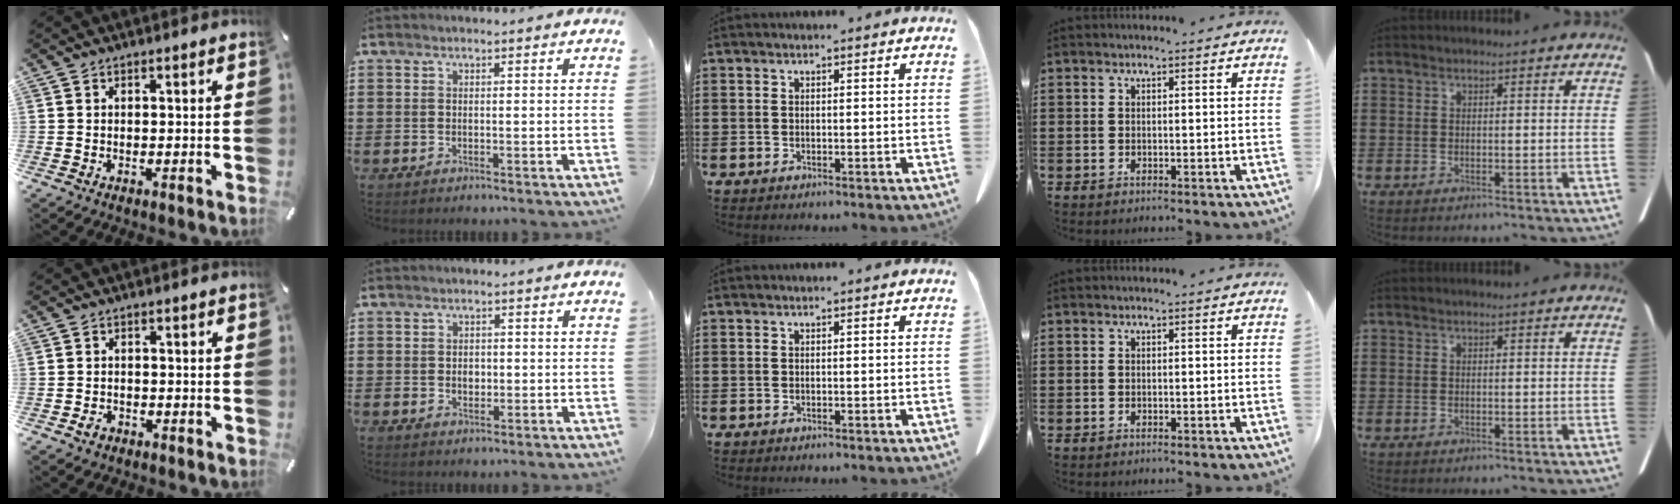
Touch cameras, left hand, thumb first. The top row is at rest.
{"thumb": {"total": 1.9, "force": [-1.2, 1.3, 0.6], "torque": [-0.012, 0.005, -0.025]}, "index": {"total": 1.7, "force": [0.0, 1.2, 1.2], "torque": [-0.025, 0.006, -0.002]}}